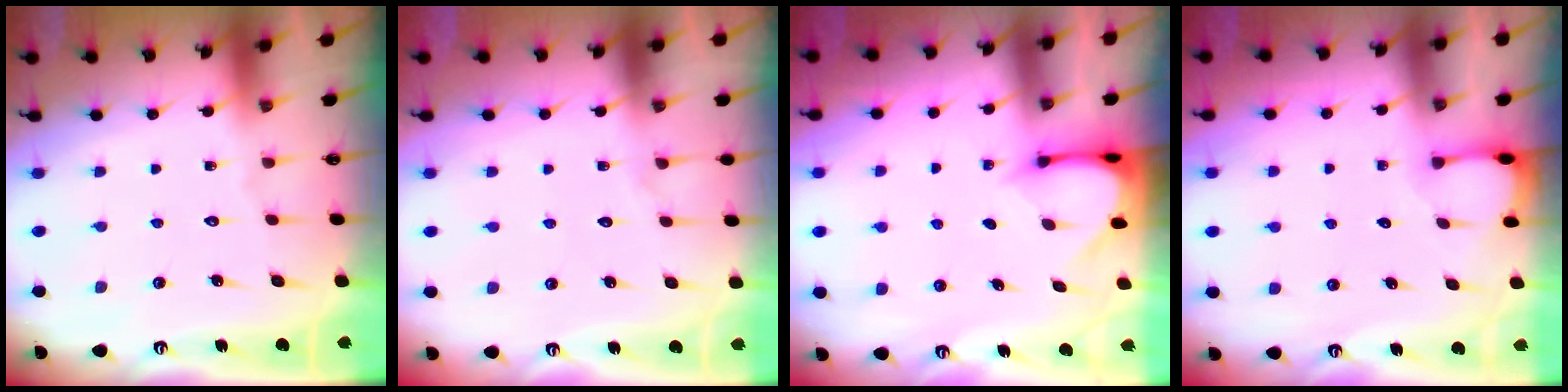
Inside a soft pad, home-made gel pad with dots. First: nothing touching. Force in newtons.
{"total": 3.5, "press": 3.5, "slide": 0.4}
{"total": 3.3, "press": 3.3, "slide": 0.3}
{"total": 2.0, "press": 2.0, "slide": 0.3}